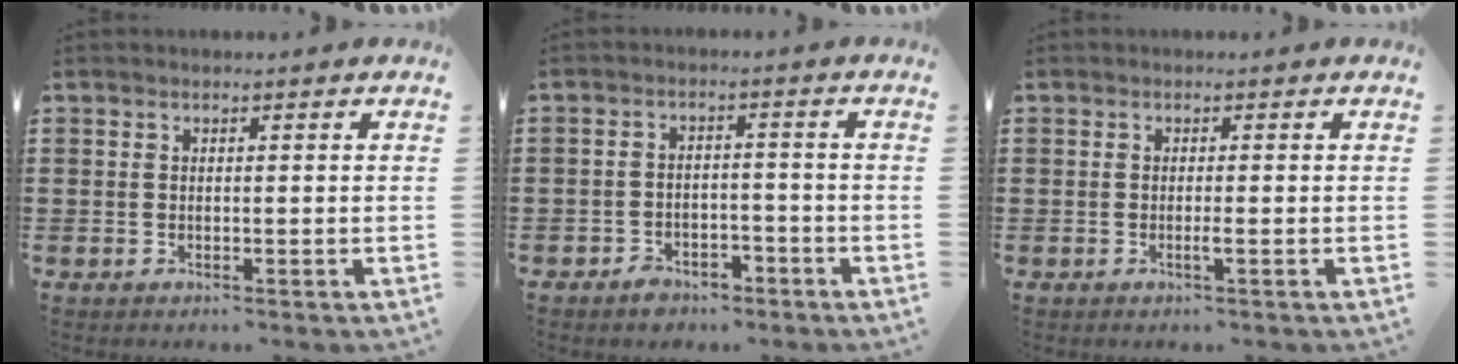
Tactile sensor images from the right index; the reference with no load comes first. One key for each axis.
{"total": 3.0, "fx": -2.6, "fy": 1.4, "fz": 0.5, "tx": -0.014, "ty": 0.007, "tz": -0.052}
{"total": 1.0, "fx": -0.4, "fy": 0.0, "fz": 0.9, "tx": -0.024, "ty": -0.007, "tz": -0.009}